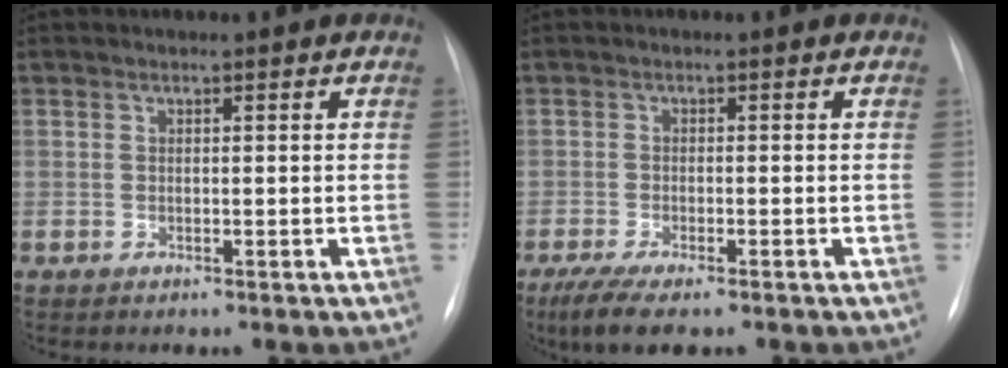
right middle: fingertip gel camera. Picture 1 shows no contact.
{"total": 6.7, "force": [-4.7, 1.6, 4.5], "torque": [-0.080, -0.018, -0.075]}